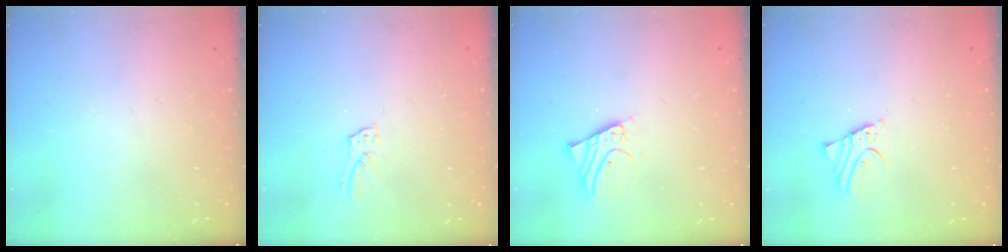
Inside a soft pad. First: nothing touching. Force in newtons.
{"total": 5.5, "press": 5.5, "slide": 0.4}
{"total": 4.1, "press": 4.1, "slide": 0.4}
{"total": 2.0, "press": 2.0, "slide": 0.1}